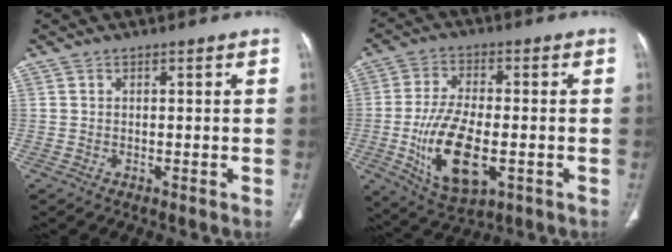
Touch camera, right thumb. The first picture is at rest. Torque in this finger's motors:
{"motor_torque": [-0.42, 0.87, 0.81, 0.64, 0.48]}